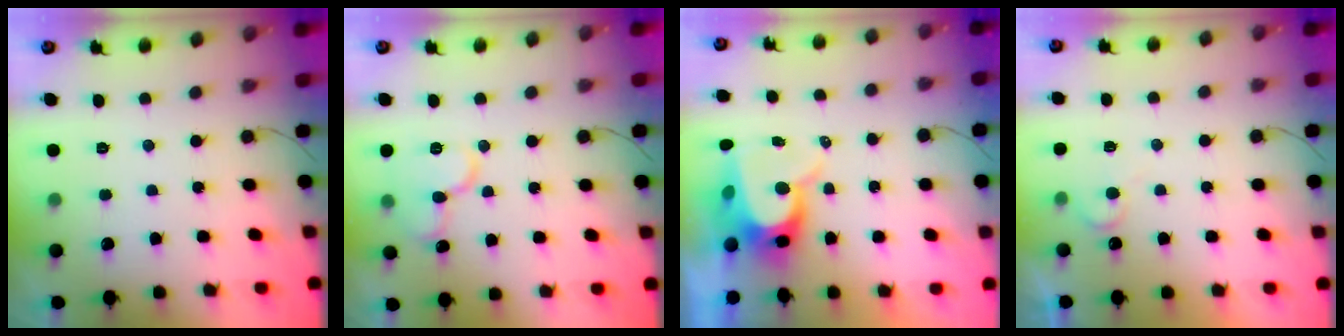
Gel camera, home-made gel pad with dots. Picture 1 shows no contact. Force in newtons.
{"total": 10.9, "press": 10.8, "slide": 1.4}
{"total": 10.5, "press": 10.4, "slide": 0.8}
{"total": 4.9, "press": 4.9, "slide": 0.4}